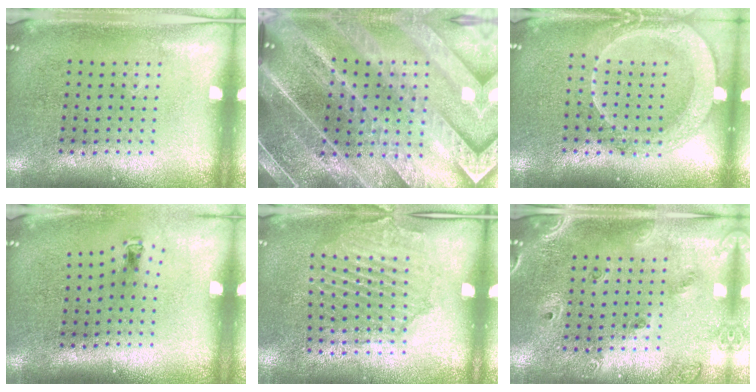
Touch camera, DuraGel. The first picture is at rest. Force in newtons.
{"total": 5.5, "press": 4.6, "slide": 2.9}
{"total": 2.0, "press": 1.8, "slide": 0.7}
{"total": 0.6, "press": 0.3, "slide": 0.5}
{"total": 1.6, "press": 1.6, "slide": 0.4}
{"total": 1.6, "press": 1.4, "slide": 0.8}